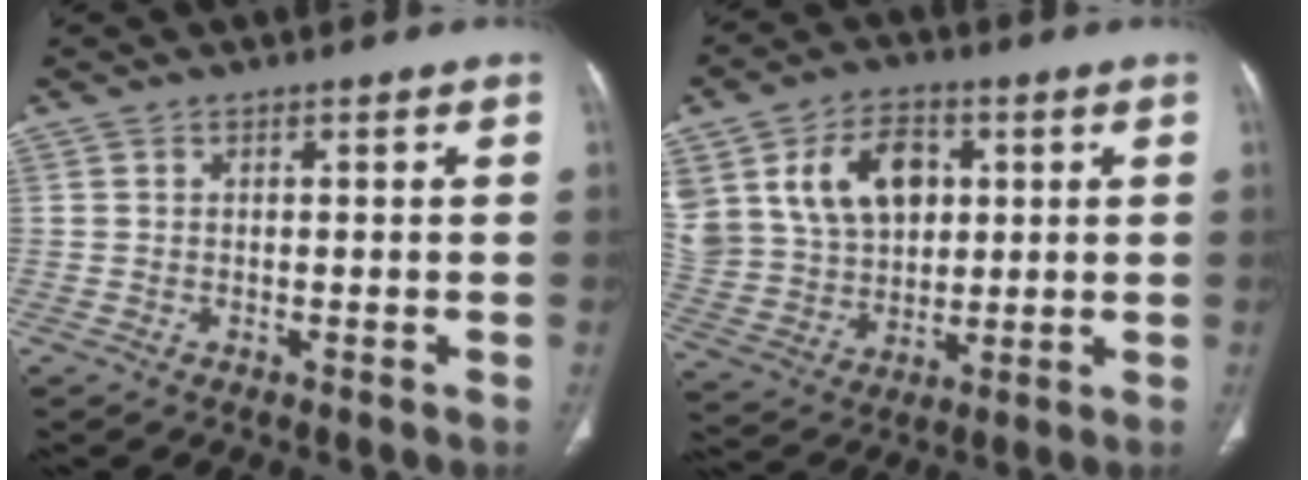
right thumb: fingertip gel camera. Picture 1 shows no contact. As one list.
[{"total": 18.2, "force": [5.9, 13.4, 10.9], "torque": [-0.187, 0.001, 0.123]}]